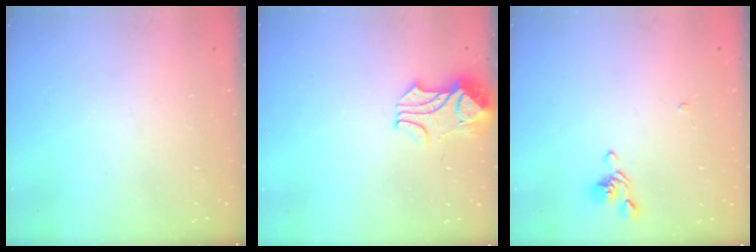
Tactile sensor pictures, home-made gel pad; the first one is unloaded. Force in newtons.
{"total": 2.5, "press": 2.4, "slide": 0.9}
{"total": 0.7, "press": 0.0, "slide": 0.7}